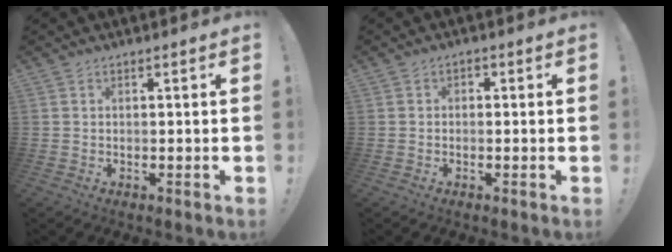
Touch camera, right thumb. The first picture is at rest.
{"total": 1.2, "force": [-0.9, 0.7, 0.5], "torque": [-0.005, 0.004, -0.015]}